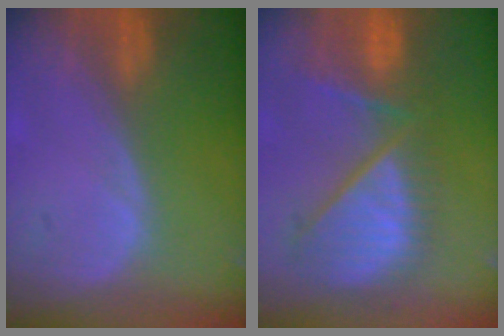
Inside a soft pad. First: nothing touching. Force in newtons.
{"total": 10.6, "press": 9.9, "slide": 4.0}